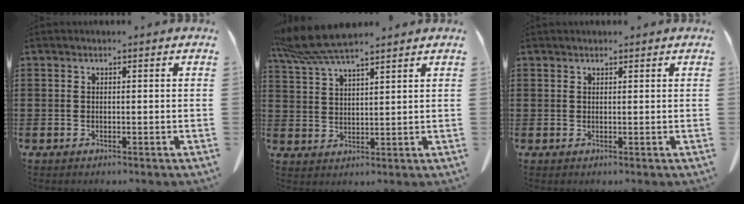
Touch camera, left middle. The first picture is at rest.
{"total": 7.2, "force": [6.1, 0.7, 3.8], "torque": [-0.098, -0.015, 0.110]}
{"total": 2.6, "force": [1.2, 0.8, 2.2], "torque": [-0.047, 0.006, 0.019]}